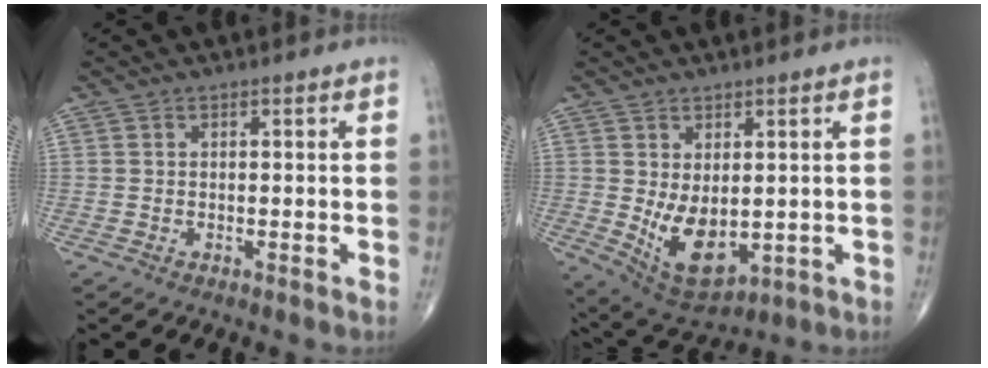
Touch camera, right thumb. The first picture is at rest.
{"total": 9.8, "force": [-0.4, 5.5, 8.1], "torque": [-0.123, -0.016, 0.021]}